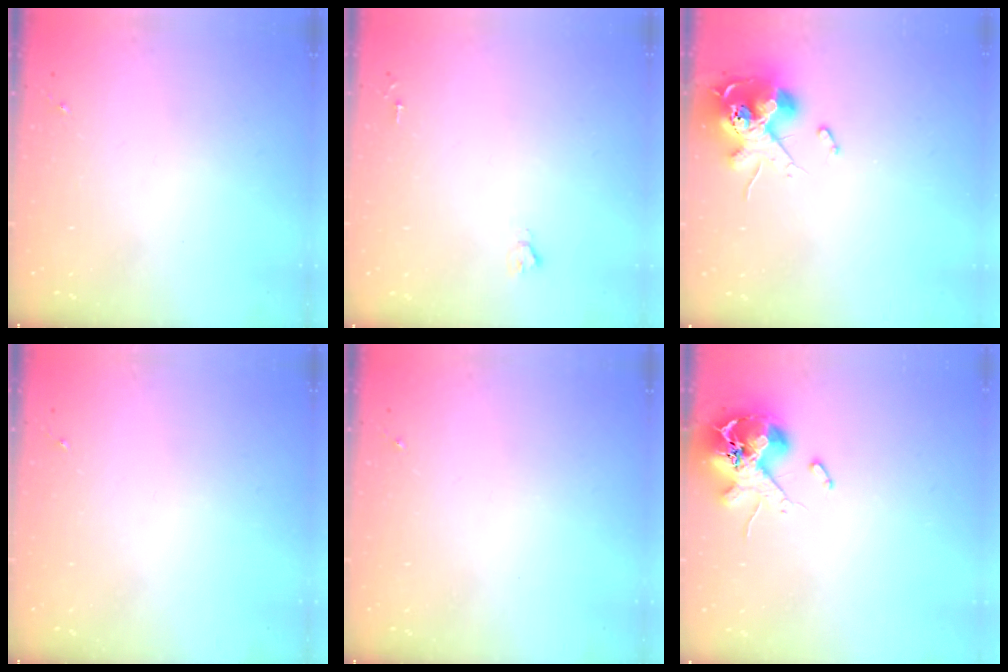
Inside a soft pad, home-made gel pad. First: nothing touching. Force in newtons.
{"total": 1.9, "press": 1.9, "slide": 0.2}
{"total": 14.0, "press": 13.9, "slide": 1.5}
{"total": 0.0}
{"total": 0.0}
{"total": 13.9, "press": 13.8, "slide": 2.0}